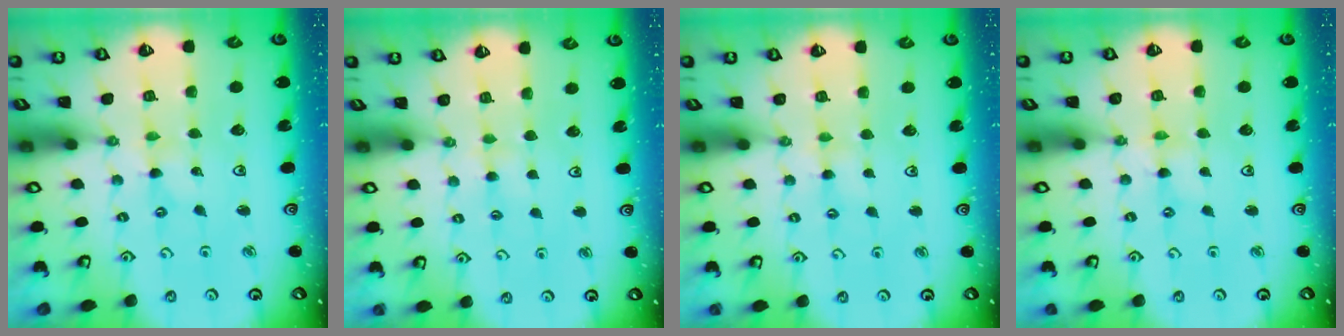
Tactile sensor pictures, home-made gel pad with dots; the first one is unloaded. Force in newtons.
{"total": 2.7, "press": 2.6, "slide": 0.4}
{"total": 2.5, "press": 2.5, "slide": 0.3}
{"total": 0.0}